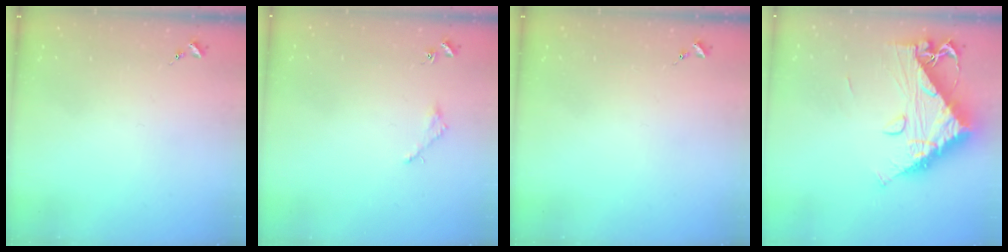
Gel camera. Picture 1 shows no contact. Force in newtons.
{"total": 1.6, "press": 1.6, "slide": 0.2}
{"total": 0.0}
{"total": 15.5, "press": 15.5, "slide": 1.5}